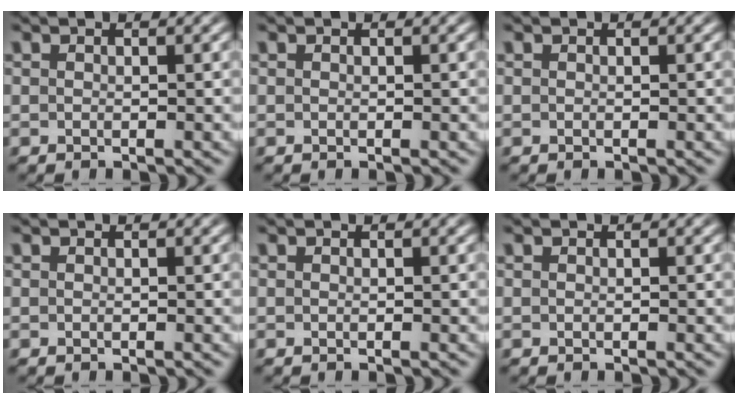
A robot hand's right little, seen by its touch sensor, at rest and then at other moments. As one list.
[{"total": 0.0}, {"total": 0.0}, {"total": 0.0}, {"total": 0.0}, {"total": 0.0}]